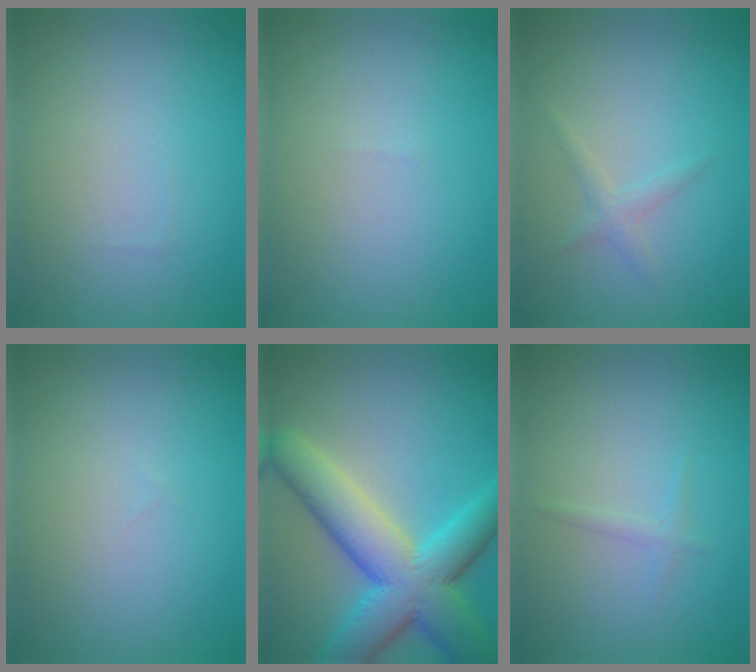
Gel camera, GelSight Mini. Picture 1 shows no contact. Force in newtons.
{"total": 0.0}
{"total": 1.2, "press": 1.2, "slide": 0.1}
{"total": 0.0}
{"total": 10.4, "press": 10.4, "slide": 0.1}
{"total": 0.8, "press": 0.8, "slide": 0.0}